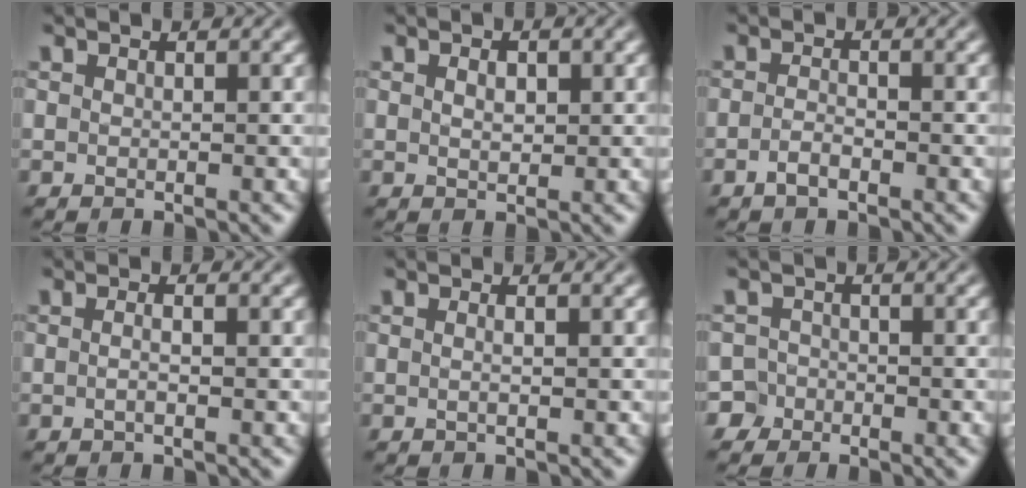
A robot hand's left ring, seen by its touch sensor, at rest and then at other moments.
{"total": 1.8, "force": [0.5, 1.0, 1.4], "torque": [-0.026, -0.001, 0.011]}
{"total": 1.4, "force": [-0.9, 0.5, 1.0], "torque": [-0.024, 0.000, -0.019]}
{"total": 1.3, "force": [0.0, 0.4, 1.3], "torque": [-0.014, -0.012, -0.008]}
{"total": 1.2, "force": [0.3, 0.4, 1.1], "torque": [-0.010, -0.009, -0.005]}
{"total": 3.2, "force": [-2.2, 2.3, 0.1], "torque": [0.019, 0.001, -0.043]}